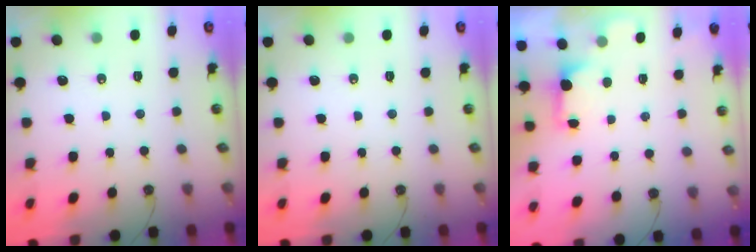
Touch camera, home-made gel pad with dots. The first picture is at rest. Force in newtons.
{"total": 0.0}
{"total": 1.4, "press": 1.2, "slide": 0.8}